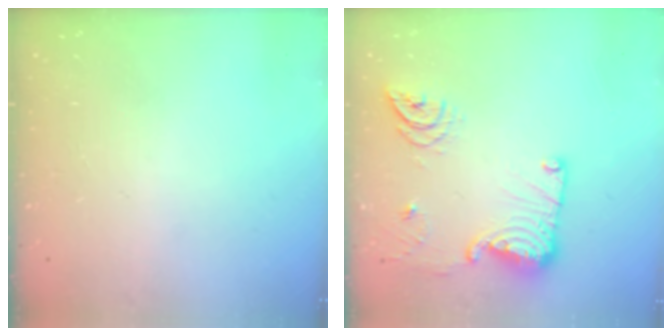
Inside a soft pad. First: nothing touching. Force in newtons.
{"total": 15.7, "press": 15.5, "slide": 2.6}